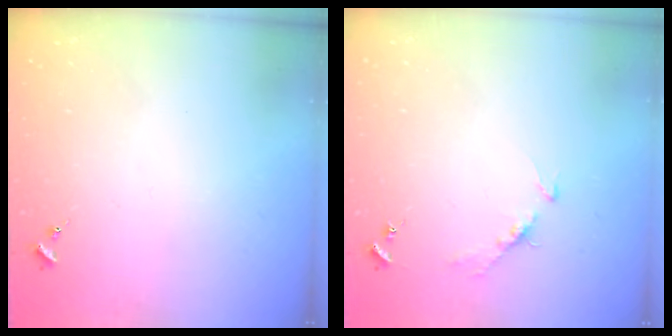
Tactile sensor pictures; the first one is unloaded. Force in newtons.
{"total": 4.4, "press": 4.4, "slide": 0.6}